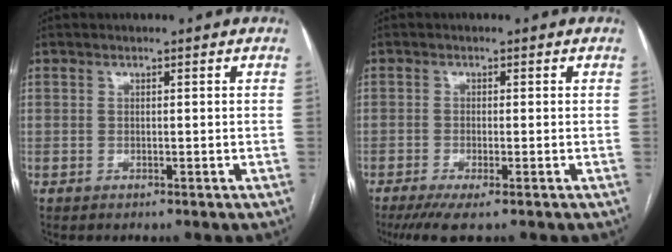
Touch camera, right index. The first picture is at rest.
{"total": 4.5, "force": [-3.0, 0.4, 3.3], "torque": [-0.053, -0.011, -0.051]}